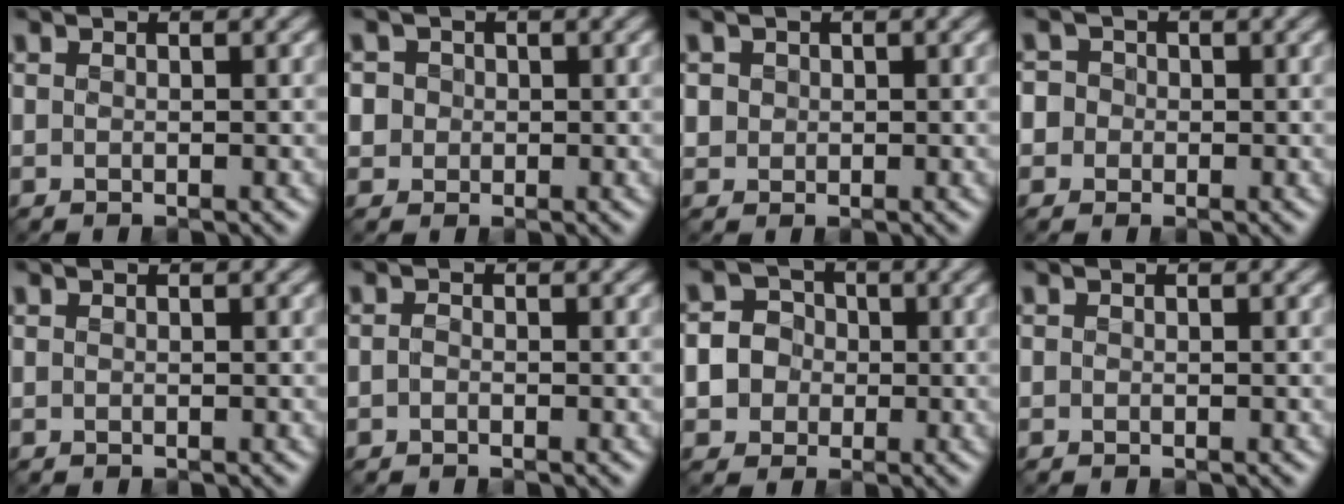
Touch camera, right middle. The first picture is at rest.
{"total": 3.2, "force": [0.8, 2.8, 1.1], "torque": [-0.010, 0.015, 0.003]}
{"total": 1.1, "force": [0.2, 1.0, 0.2], "torque": [0.001, -0.004, 0.007]}
{"total": 3.3, "force": [0.3, 3.1, 1.1], "torque": [0.003, 0.027, -0.025]}
{"total": 0.0}
{"total": 0.6, "force": [-0.3, 0.4, 0.4], "torque": [-0.008, 0.000, -0.006]}
{"total": 5.5, "force": [-0.3, 5.2, 1.7], "torque": [-0.010, 0.024, -0.030]}
{"total": 0.0}